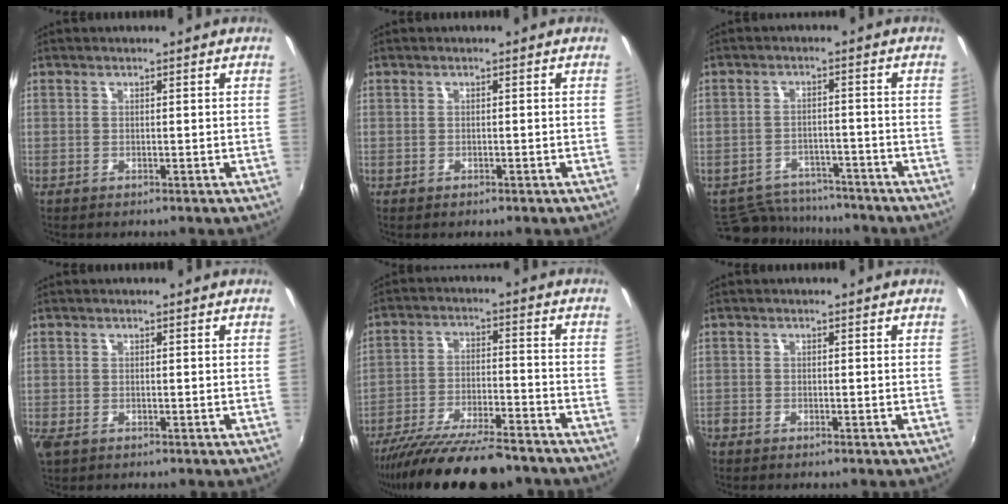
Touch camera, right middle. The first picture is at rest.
{"total": 0.7, "force": [-0.4, 0.5, 0.2], "torque": [-0.004, -0.005, -0.008]}
{"total": 11.5, "force": [-10.2, 4.5, 2.7], "torque": [-0.070, 0.011, -0.144]}
{"total": 2.1, "force": [-1.1, 1.2, 1.3], "torque": [-0.028, -0.008, -0.019]}
{"total": 19.2, "force": [-16.3, 3.7, 9.5], "torque": [-0.182, -0.042, -0.256]}
{"total": 1.4, "force": [-1.2, 0.4, 0.3], "torque": [-0.011, -0.007, -0.027]}